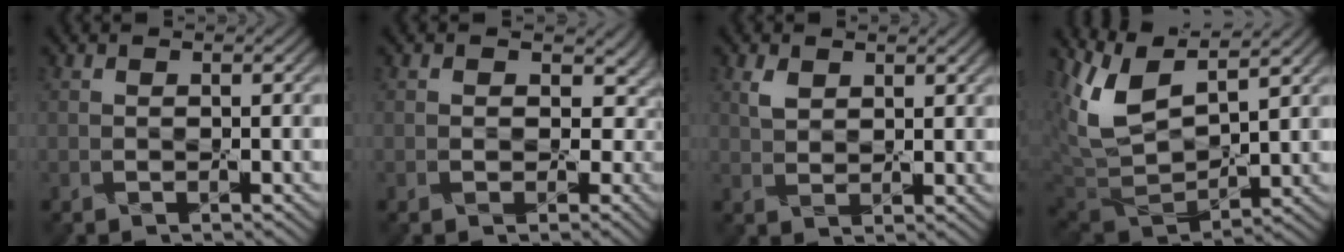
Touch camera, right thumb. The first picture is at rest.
{"total": 5.8, "force": [-0.2, 4.6, 3.5], "torque": [-0.034, -0.003, -0.007]}
{"total": 2.8, "force": [1.6, 1.7, 1.6], "torque": [-0.039, -0.001, 0.033]}
{"total": 10.9, "force": [5.9, 4.6, 7.9], "torque": [-0.198, 0.002, 0.120]}